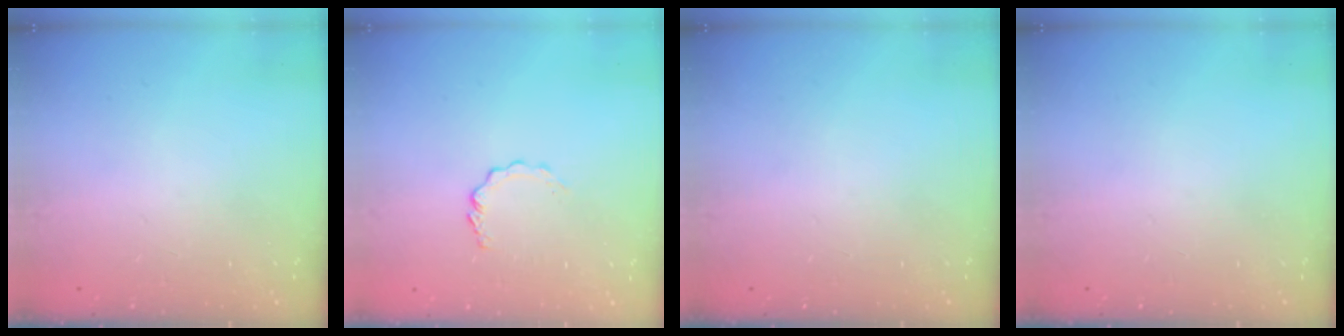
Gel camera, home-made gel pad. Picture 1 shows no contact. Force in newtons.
{"total": 2.9, "press": 2.9, "slide": 0.3}
{"total": 0.0}
{"total": 0.0}